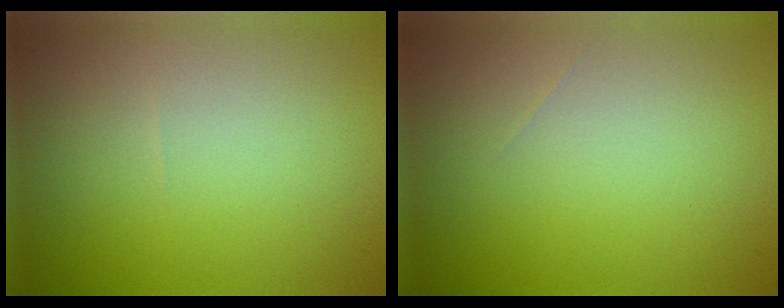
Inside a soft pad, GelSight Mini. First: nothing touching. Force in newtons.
{"total": 0.0}